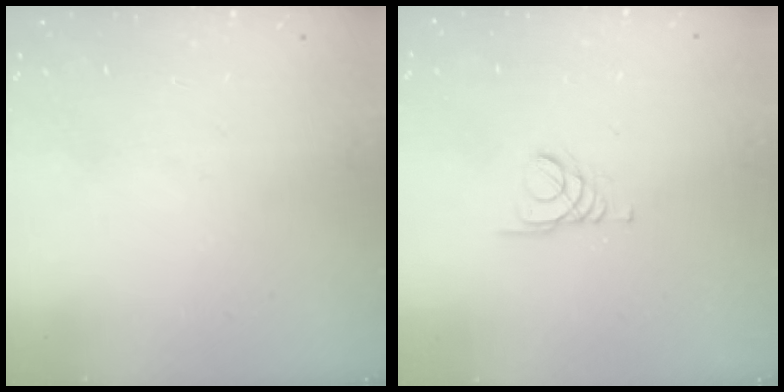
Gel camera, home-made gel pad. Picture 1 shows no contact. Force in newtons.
{"total": 1.8, "press": 1.8, "slide": 0.2}